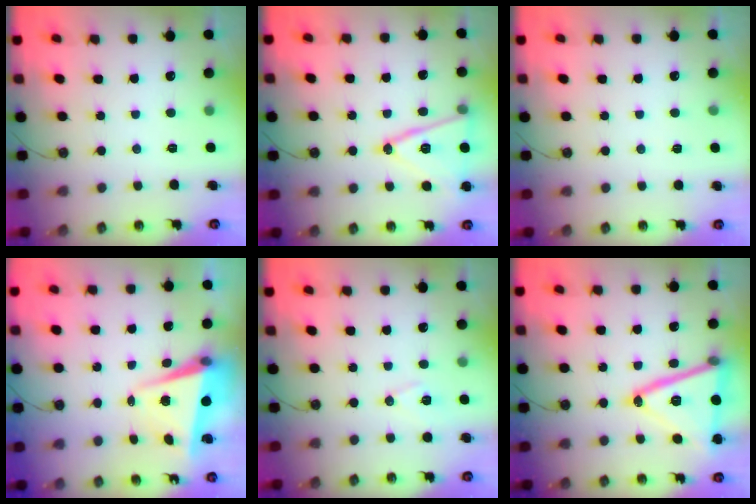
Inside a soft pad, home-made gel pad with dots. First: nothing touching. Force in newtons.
{"total": 15.3, "press": 14.9, "slide": 3.4}
{"total": 2.8, "press": 2.2, "slide": 1.6}
{"total": 5.6, "press": 5.6, "slide": 0.2}
{"total": 7.5, "press": 6.7, "slide": 3.6}
{"total": 22.6, "press": 22.3, "slide": 3.3}